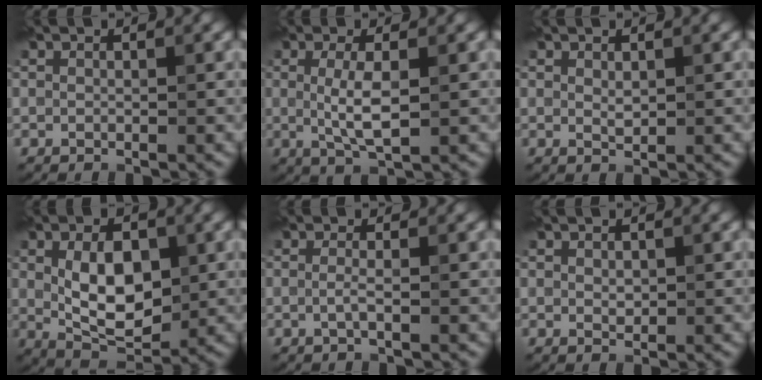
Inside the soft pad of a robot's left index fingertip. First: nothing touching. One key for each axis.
{"total": 3.2, "fx": 0.0, "fy": 0.8, "fz": 3.1, "tx": -0.067, "ty": -0.006, "tz": 0.002}
{"total": 0.7, "fx": 0.3, "fy": 0.4, "fz": 0.5, "tx": -0.012, "ty": -0.004, "tz": 0.011}
{"total": 6.8, "fx": 0.2, "fy": 4.0, "fz": 5.5, "tx": -0.103, "ty": -0.008, "tz": 0.008}
{"total": 1.0, "fx": -0.5, "fy": 0.0, "fz": 0.8, "tx": -0.021, "ty": -0.007, "tz": -0.011}
{"total": 0.8, "fx": 0.0, "fy": 0.6, "fz": 0.6, "tx": -0.010, "ty": -0.005, "tz": 0.005}